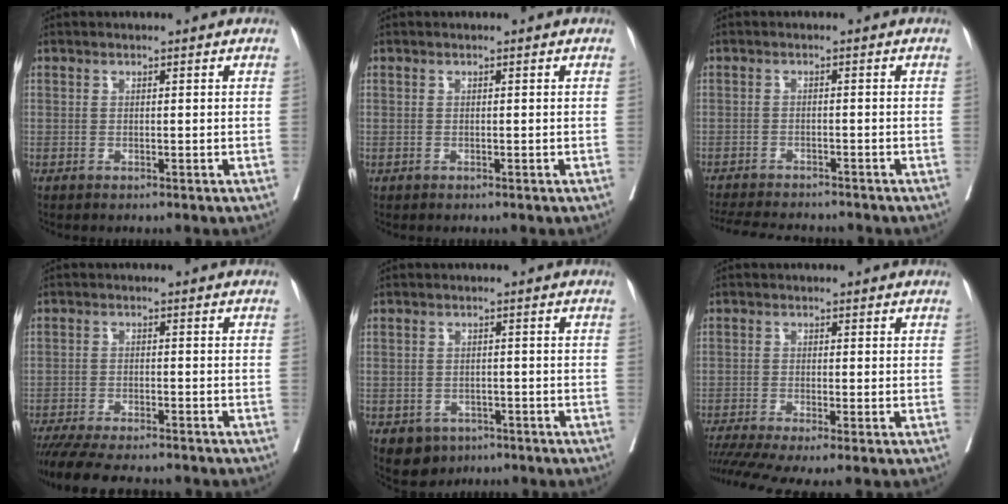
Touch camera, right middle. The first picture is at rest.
{"total": 0.0}
{"total": 9.2, "force": [-8.7, 1.6, 2.8], "torque": [-0.046, -0.004, -0.123]}
{"total": 11.8, "force": [-10.6, 1.9, 5.0], "torque": [-0.074, -0.014, -0.152]}
{"total": 4.8, "force": [-2.8, 3.6, 1.3], "torque": [-0.019, 0.001, -0.035]}
{"total": 7.3, "force": [-5.1, 0.8, 5.2], "torque": [-0.089, -0.011, -0.090]}